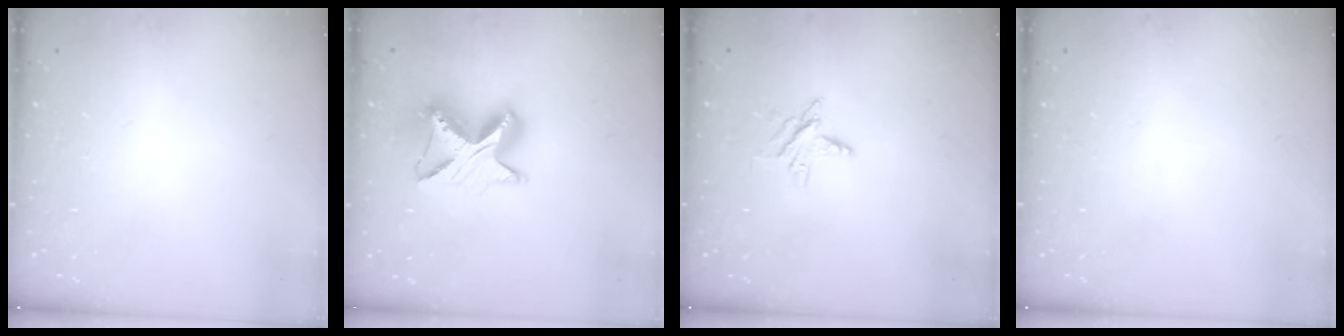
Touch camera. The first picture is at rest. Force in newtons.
{"total": 9.8, "press": 9.8, "slide": 1.0}
{"total": 5.7, "press": 5.7, "slide": 0.6}
{"total": 0.0}